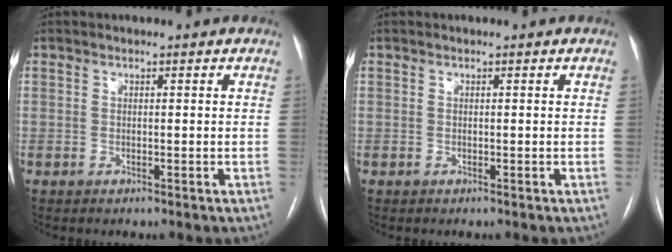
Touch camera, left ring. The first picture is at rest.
{"total": 0.0}